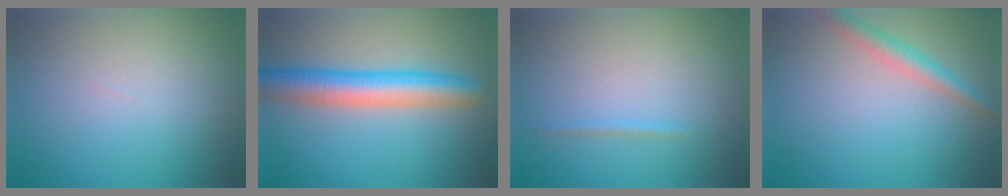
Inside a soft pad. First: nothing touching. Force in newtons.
{"total": 5.9, "press": 5.9, "slide": 0.3}
{"total": 0.6, "press": 0.6, "slide": 0.1}
{"total": 2.4, "press": 2.4, "slide": 0.1}